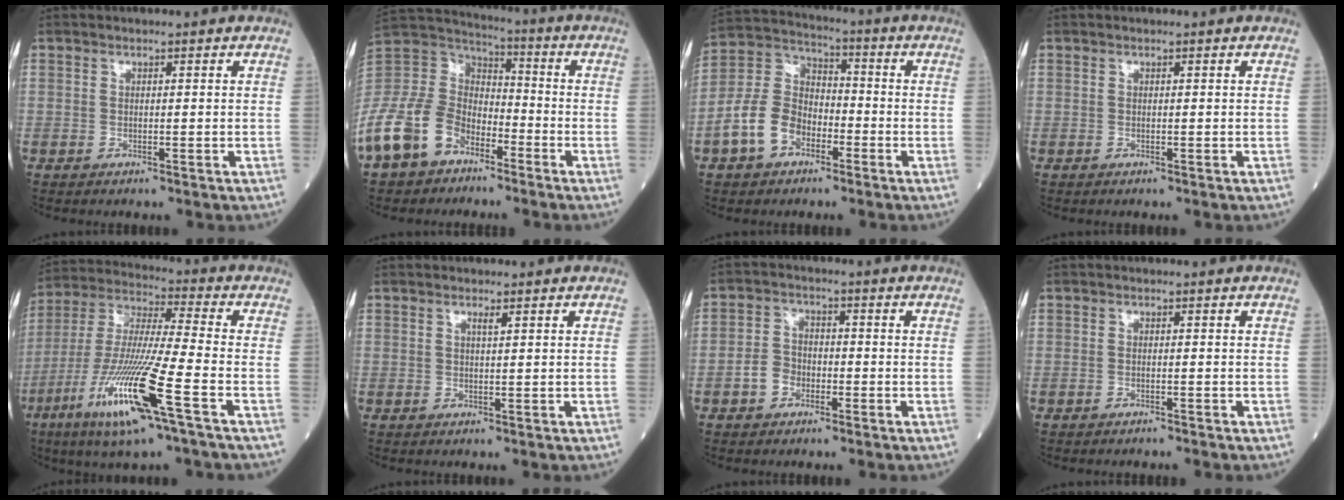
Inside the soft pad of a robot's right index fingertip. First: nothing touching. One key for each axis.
{"total": 21.7, "fx": -12.4, "fy": 14.4, "fz": 10.6, "tx": -0.305, "ty": 0.021, "tz": -0.234}
{"total": 10.1, "fx": -4.5, "fy": 6.9, "fz": 5.9, "tx": -0.144, "ty": 0.025, "tz": -0.086}
{"total": 0.0}
{"total": 17.9, "fx": -7.9, "fy": 0.5, "fz": 16.0, "tx": -0.345, "ty": -0.032, "tz": -0.151}
{"total": 0.9, "fx": 0.5, "fy": -0.2, "fz": 0.7, "tx": -0.018, "ty": -0.004, "tz": 0.011}
{"total": 4.1, "fx": -1.8, "fy": 3.1, "fz": 1.9, "tx": -0.039, "ty": 0.013, "tz": -0.035}
{"total": 0.7, "fx": -0.7, "fy": 0.0, "fz": 0.2, "tx": -0.008, "ty": -0.001, "tz": -0.011}